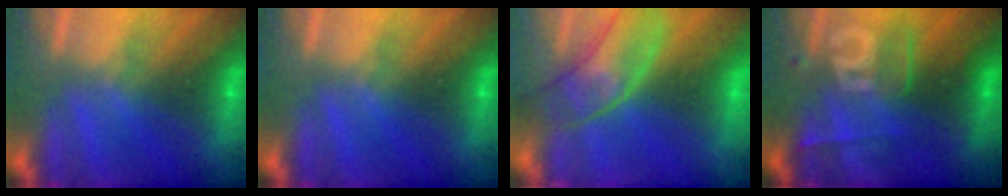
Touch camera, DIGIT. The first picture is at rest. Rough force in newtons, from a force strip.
{"total": 0.0}
{"total": 2.9}
{"total": 2.5}